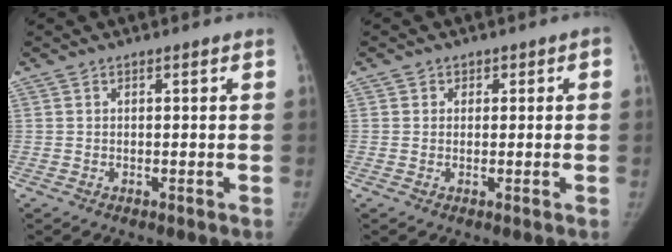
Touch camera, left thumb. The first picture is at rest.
{"total": 1.7, "force": [0.3, 1.7, 0.3], "torque": [0.023, 0.003, -0.003]}